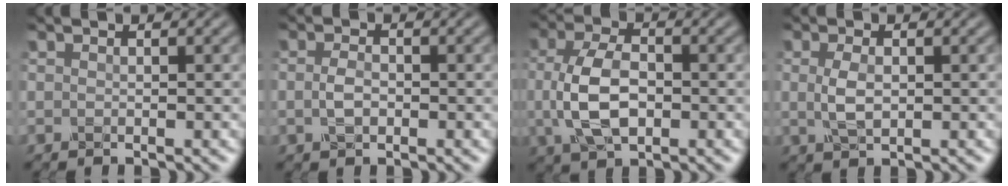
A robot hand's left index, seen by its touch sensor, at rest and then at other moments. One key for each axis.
{"total": 1.9, "fx": -0.3, "fy": 1.2, "fz": 1.5, "tx": -0.035, "ty": 0.000, "tz": -0.007}
{"total": 6.2, "fx": -0.4, "fy": 3.6, "fz": 5.0, "tx": -0.111, "ty": -0.004, "tz": -0.008}
{"total": 2.5, "fx": 0.2, "fy": 1.3, "fz": 2.1, "tx": -0.051, "ty": -0.001, "tz": 0.004}